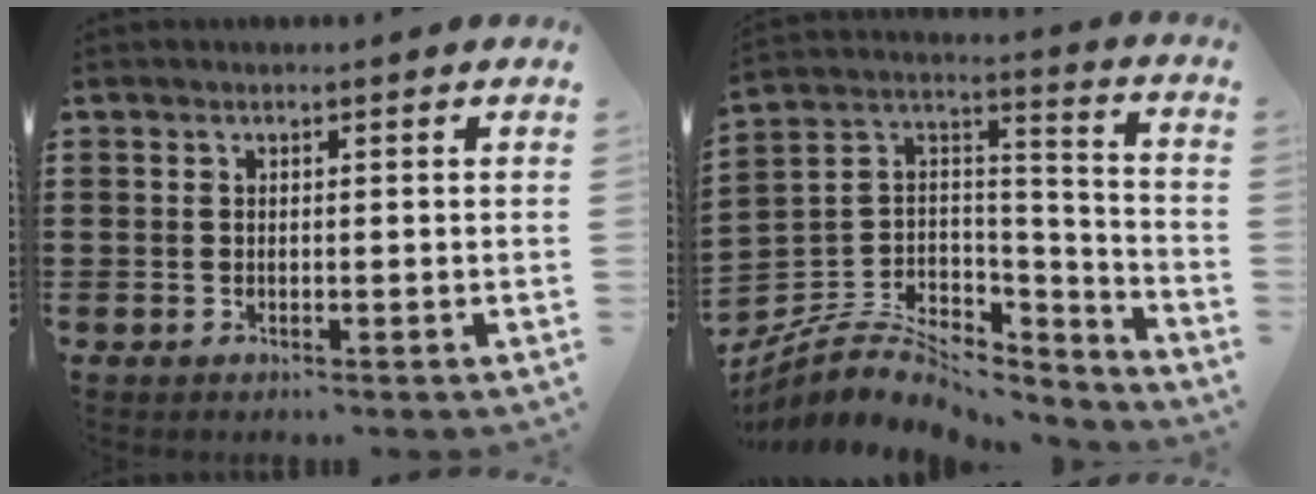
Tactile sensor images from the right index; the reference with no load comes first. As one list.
[{"total": 7.1, "force": [-4.5, 4.6, 2.8], "torque": [-0.070, 0.000, -0.083]}]